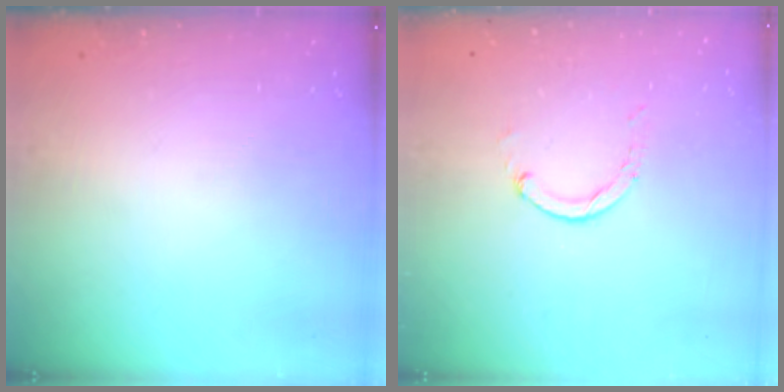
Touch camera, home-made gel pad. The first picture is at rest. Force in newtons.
{"total": 0.8, "press": 0.8, "slide": 0.2}